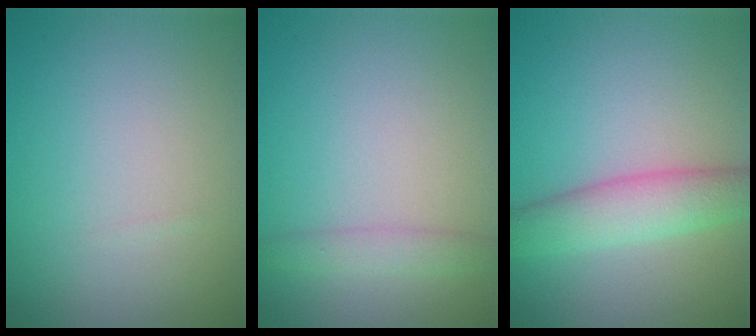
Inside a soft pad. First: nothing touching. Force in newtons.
{"total": 1.7, "press": 1.7, "slide": 0.1}
{"total": 4.1, "press": 4.1, "slide": 0.1}